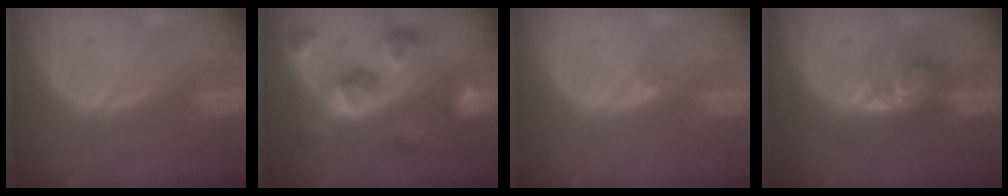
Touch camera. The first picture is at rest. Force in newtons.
{"total": 9.7, "press": 8.7, "slide": 4.3}
{"total": 0.8, "press": 0.7, "slide": 0.4}
{"total": 5.7, "press": 4.9, "slide": 2.9}